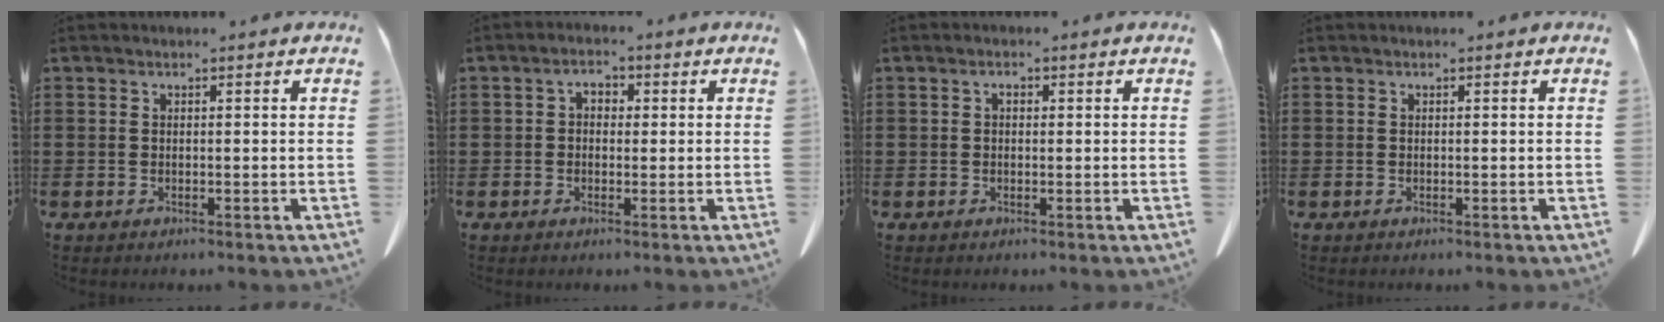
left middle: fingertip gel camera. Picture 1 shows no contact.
{"total": 2.3, "force": [0.0, 1.5, 1.7], "torque": [-0.037, 0.009, -0.003]}
{"total": 1.1, "force": [0.1, 0.7, 0.9], "torque": [-0.019, 0.004, 0.001]}
{"total": 0.0}